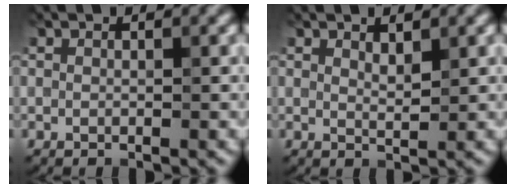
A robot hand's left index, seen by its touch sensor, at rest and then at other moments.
{"total": 1.4, "force": [0.9, 0.4, 0.9], "torque": [-0.019, -0.003, 0.017]}